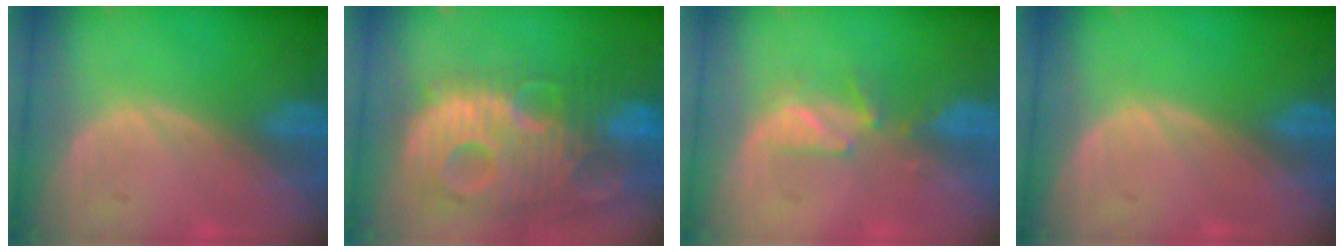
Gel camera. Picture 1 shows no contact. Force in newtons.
{"total": 13.9, "press": 12.0, "slide": 7.1}
{"total": 3.1, "press": 3.0, "slide": 0.3}
{"total": 0.0}